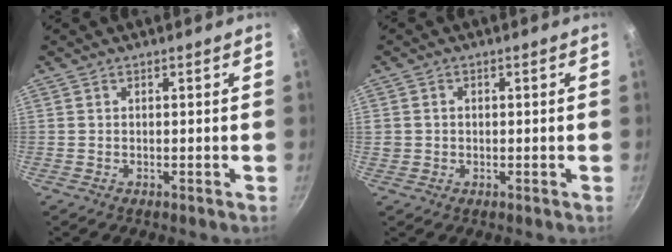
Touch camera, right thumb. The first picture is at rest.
{"total": 1.7, "force": [0.1, 1.5, 0.6], "torque": [-0.008, 0.005, 0.006]}